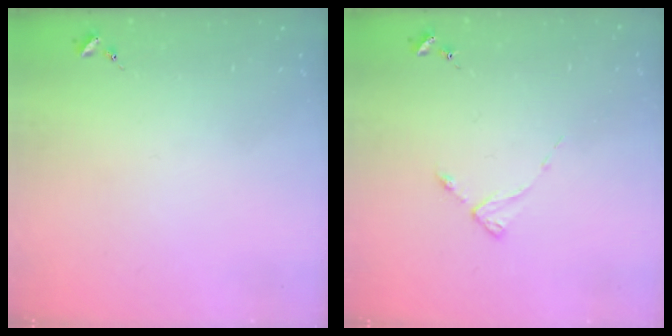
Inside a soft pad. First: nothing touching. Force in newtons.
{"total": 2.7, "press": 2.7, "slide": 0.3}